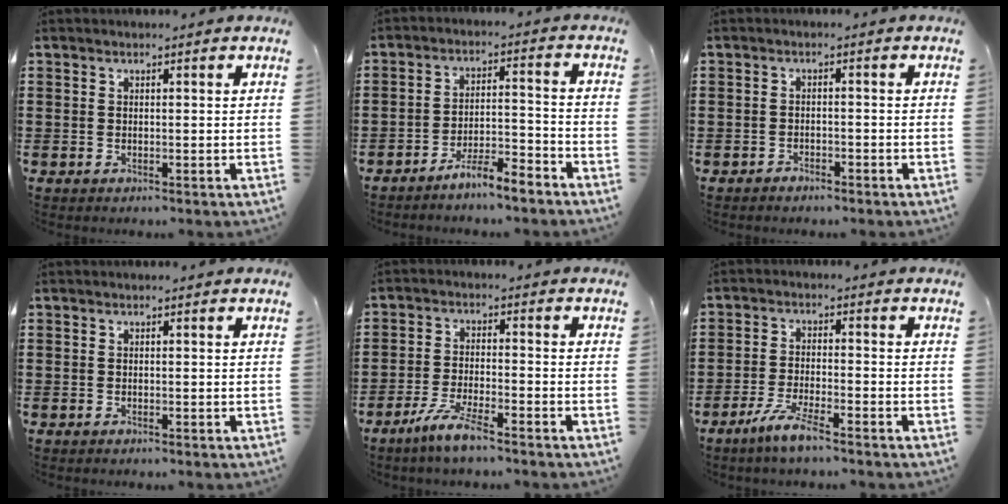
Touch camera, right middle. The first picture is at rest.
{"total": 5.4, "force": [-5.1, 0.1, 1.8], "torque": [-0.039, -0.003, -0.100]}
{"total": 1.6, "force": [-1.5, 0.4, 0.0], "torque": [-0.007, 0.002, -0.033]}
{"total": 0.0}
{"total": 5.8, "force": [-4.5, 0.4, 3.6], "torque": [-0.086, -0.012, -0.086]}
{"total": 5.2, "force": [-4.0, 0.3, 3.3], "torque": [-0.083, -0.013, -0.076]}